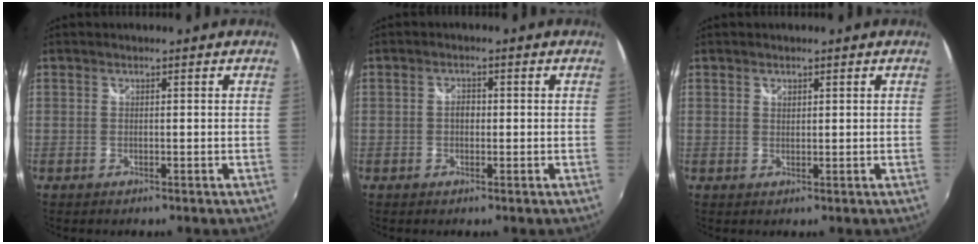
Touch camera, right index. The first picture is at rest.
{"total": 1.8, "force": [-0.2, 1.3, 1.2], "torque": [-0.020, 0.005, -0.006]}
{"total": 1.0, "force": [0.6, 0.7, 0.4], "torque": [-0.004, 0.002, 0.009]}